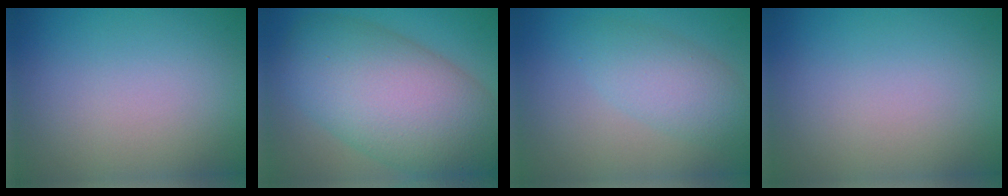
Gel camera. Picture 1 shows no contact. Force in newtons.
{"total": 13.0, "press": 12.9, "slide": 0.8}
{"total": 3.8, "press": 3.8, "slide": 0.2}
{"total": 0.0}